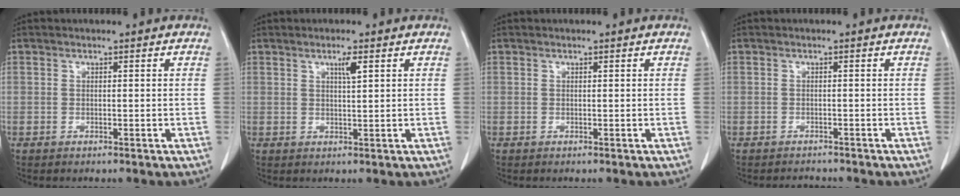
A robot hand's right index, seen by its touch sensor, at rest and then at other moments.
{"total": 2.1, "force": [1.0, 0.1, 1.8], "torque": [-0.035, -0.003, 0.018]}
{"total": 0.0}
{"total": 1.6, "force": [-1.5, 0.5, -0.2], "torque": [-0.002, -0.005, -0.022]}